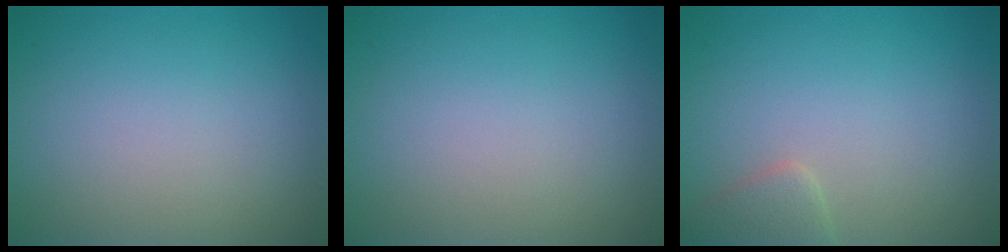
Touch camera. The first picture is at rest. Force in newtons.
{"total": 0.0}
{"total": 1.8, "press": 1.8, "slide": 0.1}